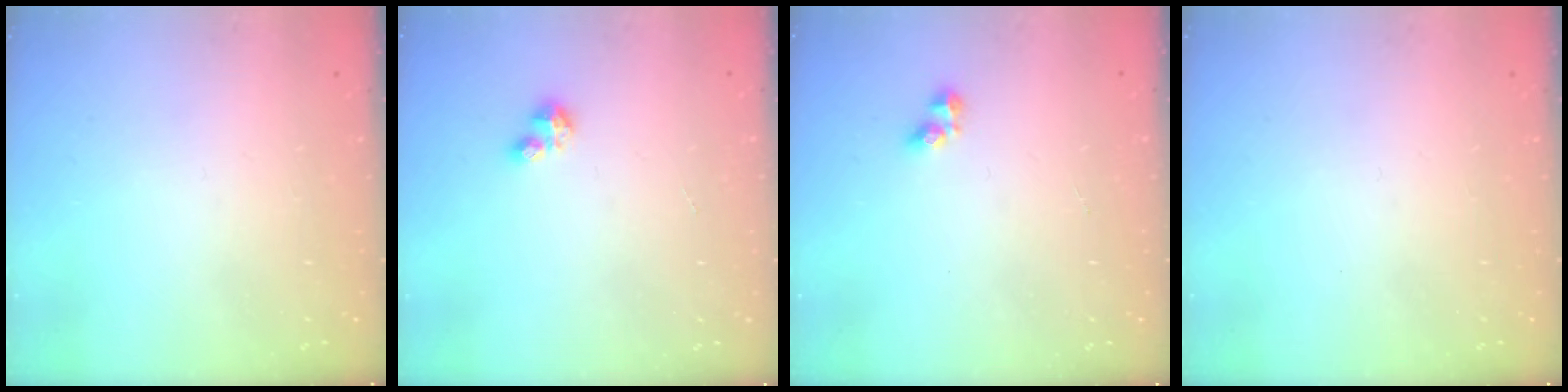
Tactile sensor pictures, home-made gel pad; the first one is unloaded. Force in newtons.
{"total": 2.9, "press": 2.9, "slide": 0.4}
{"total": 2.7, "press": 2.5, "slide": 1.1}
{"total": 0.0}